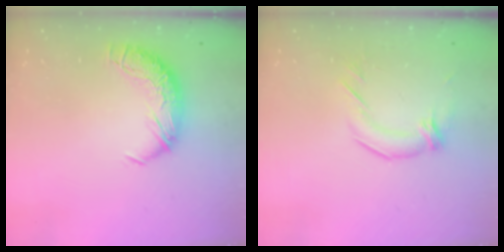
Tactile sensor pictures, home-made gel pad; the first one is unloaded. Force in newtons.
{"total": 2.2, "press": 1.1, "slide": 1.9}